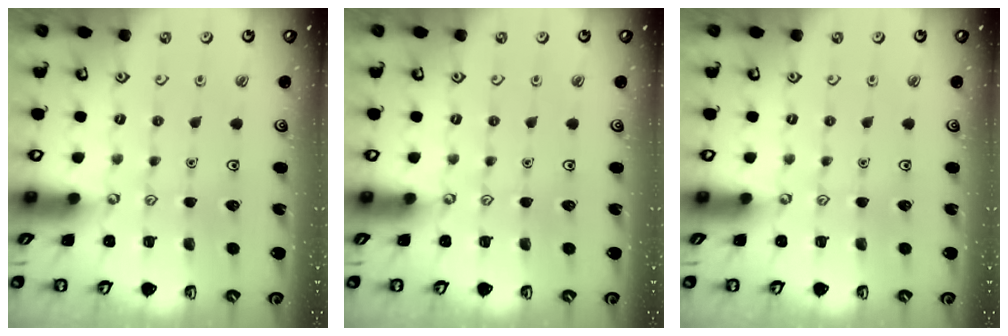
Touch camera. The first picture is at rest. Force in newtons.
{"total": 0.0}
{"total": 0.0}